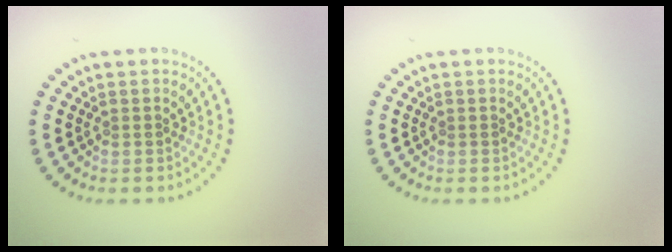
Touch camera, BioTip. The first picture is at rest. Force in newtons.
{"total": 0.0}